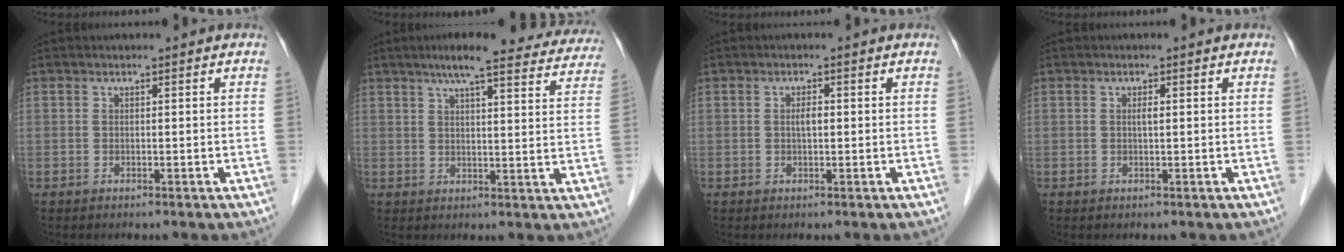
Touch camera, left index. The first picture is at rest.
{"total": 20.5, "force": [17.8, 3.0, 9.7], "torque": [-0.121, 0.001, 0.207]}
{"total": 1.5, "force": [0.0, 0.5, 1.4], "torque": [-0.027, 0.003, 0.001]}
{"total": 0.8, "force": [0.1, 0.1, 0.8], "torque": [-0.016, 0.000, 0.001]}